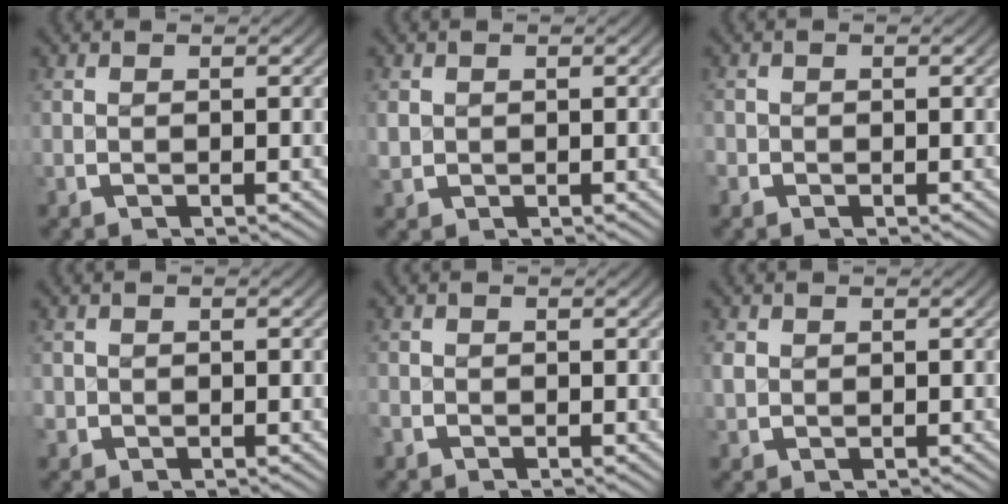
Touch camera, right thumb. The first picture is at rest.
{"total": 1.2, "force": [0.2, 1.1, 0.0], "torque": [-0.006, -0.009, 0.011]}
{"total": 1.0, "force": [-0.6, 0.7, -0.4], "torque": [0.004, -0.010, -0.011]}
{"total": 1.1, "force": [-0.2, 1.0, -0.3], "torque": [0.000, -0.013, 0.000]}
{"total": 1.1, "force": [-0.7, 0.6, -0.7], "torque": [0.011, -0.012, -0.012]}
{"total": 0.8, "force": [0.1, 0.8, -0.1], "torque": [0.001, -0.003, 0.009]}